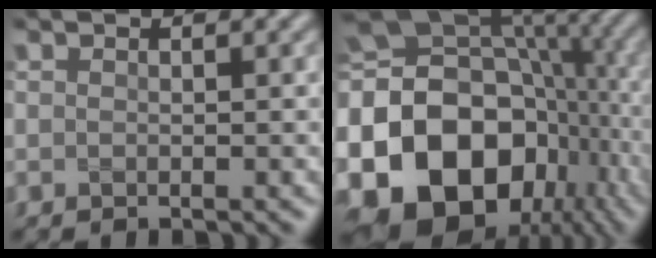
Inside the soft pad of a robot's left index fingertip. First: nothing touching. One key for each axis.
{"total": 21.2, "fx": -4.9, "fy": 15.9, "fz": 13.1, "tx": -0.242, "ty": -0.022, "tz": -0.077}